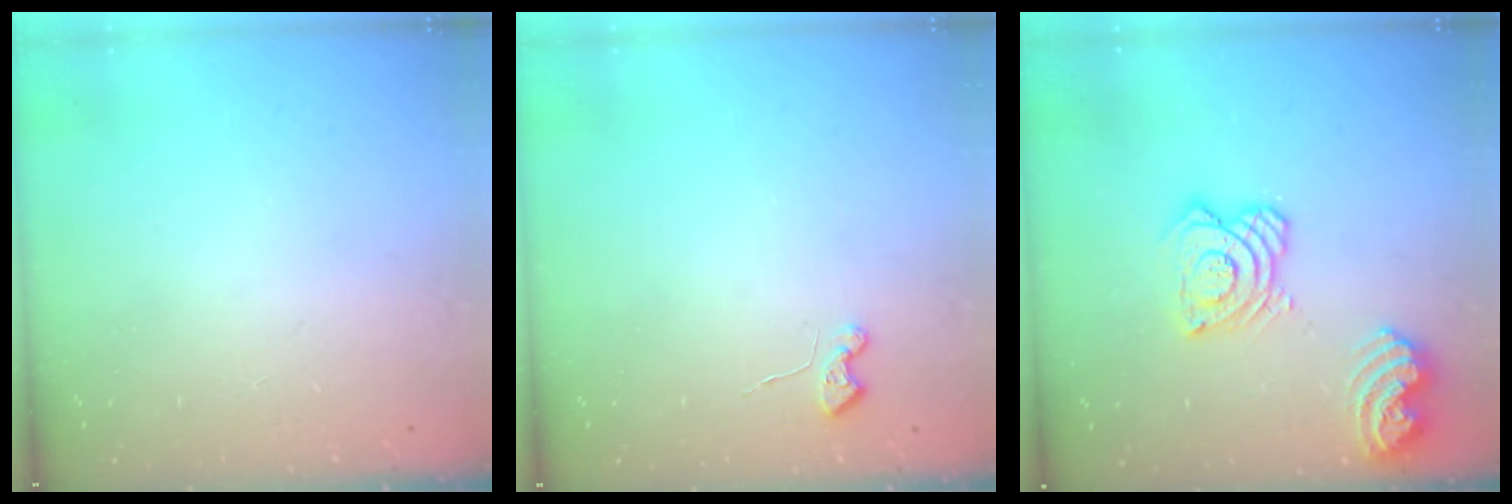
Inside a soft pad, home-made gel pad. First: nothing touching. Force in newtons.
{"total": 3.5, "press": 3.5, "slide": 0.4}
{"total": 15.7, "press": 15.6, "slide": 1.6}